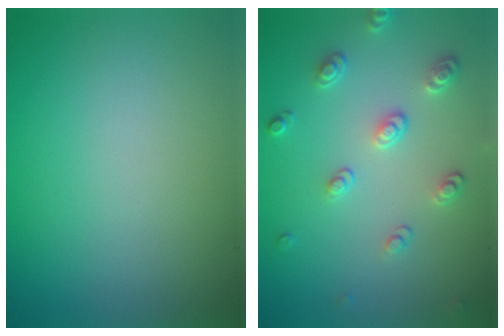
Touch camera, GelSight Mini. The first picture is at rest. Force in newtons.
{"total": 2.6, "press": 2.5, "slide": 0.8}